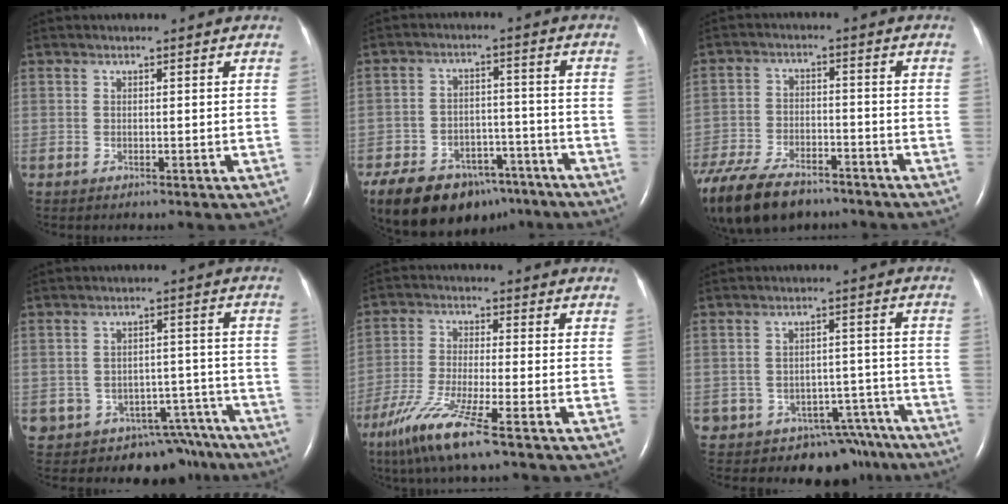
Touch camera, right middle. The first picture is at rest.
{"total": 18.1, "force": [-13.0, 9.5, 8.3], "torque": [-0.171, -0.004, -0.190]}
{"total": 18.7, "force": [-13.9, 8.1, 9.5], "torque": [-0.245, -0.030, -0.225]}
{"total": 13.0, "force": [-9.1, 8.8, 3.0], "torque": [-0.028, 0.043, -0.098]}
{"total": 9.8, "force": [-6.0, 0.0, 7.7], "torque": [-0.161, -0.032, -0.117]}
{"total": 12.1, "force": [-8.6, 8.1, 2.3], "torque": [-0.013, 0.042, -0.094]}